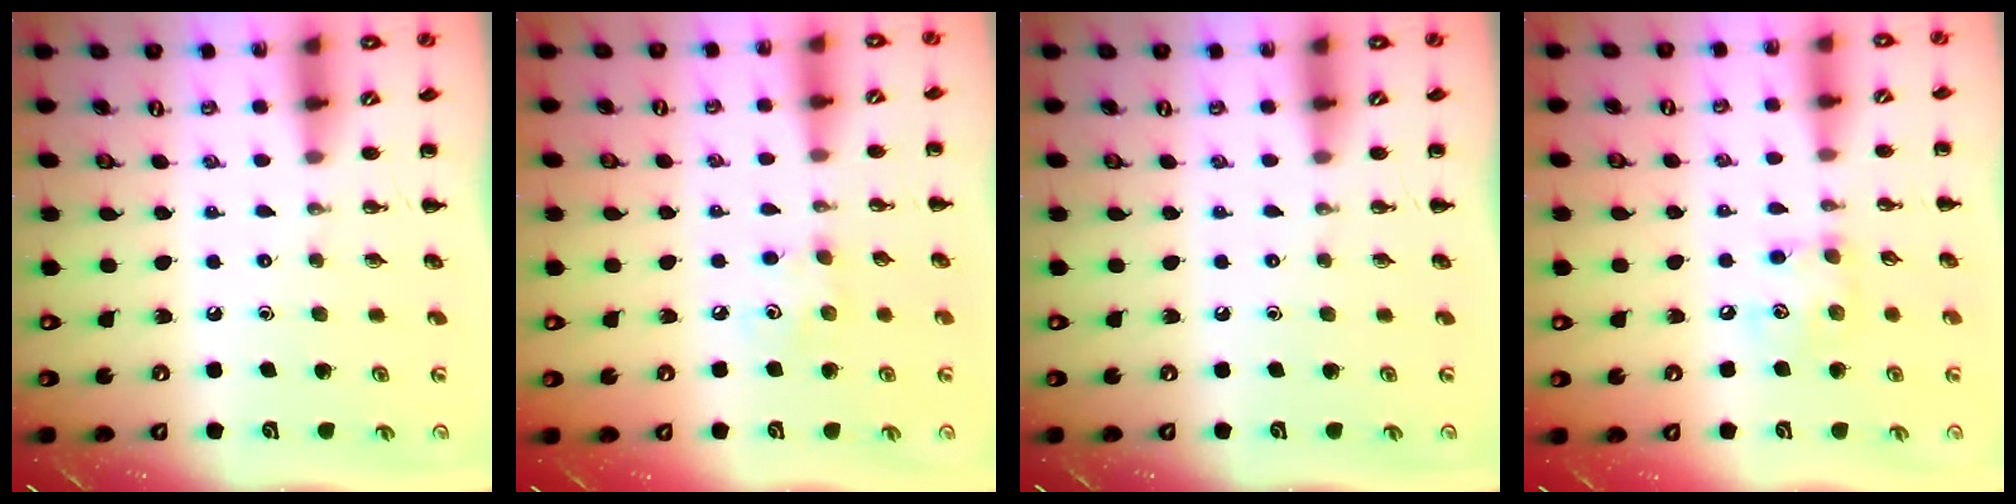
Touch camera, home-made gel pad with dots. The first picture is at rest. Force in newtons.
{"total": 4.3, "press": 4.2, "slide": 0.9}
{"total": 0.0}
{"total": 6.7, "press": 6.7, "slide": 0.5}